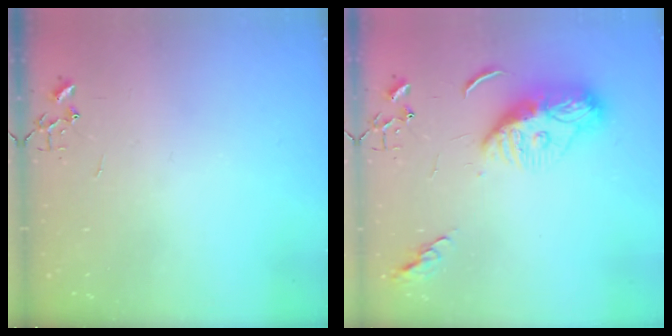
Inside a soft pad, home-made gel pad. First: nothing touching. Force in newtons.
{"total": 11.6, "press": 11.6, "slide": 1.0}